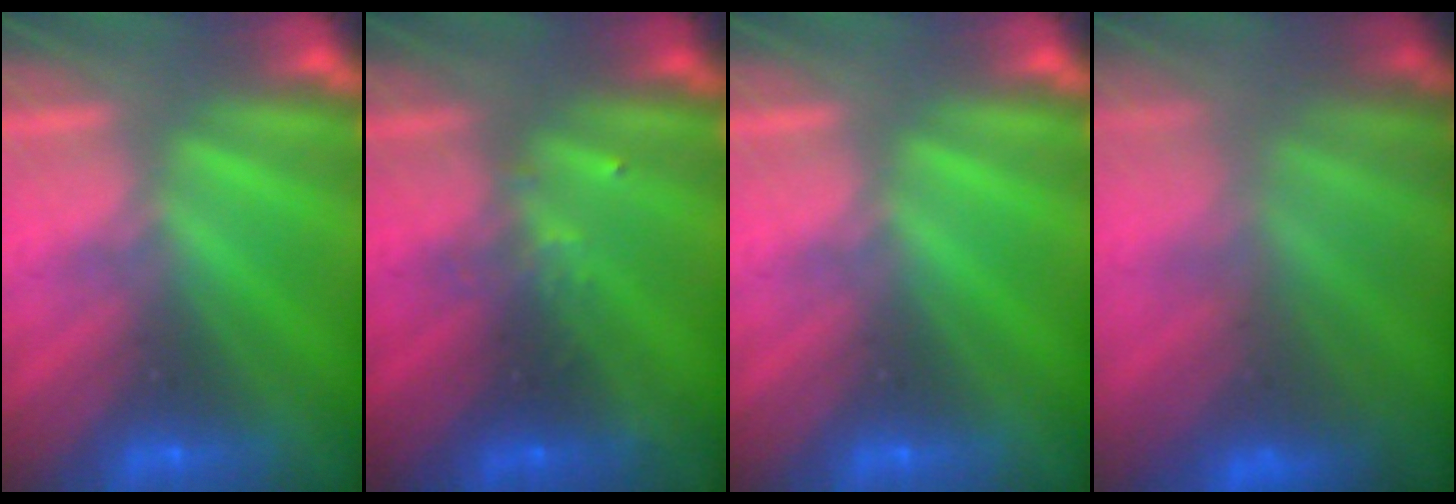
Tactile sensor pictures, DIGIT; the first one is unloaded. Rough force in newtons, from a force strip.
{"total": 2.4}
{"total": 0.0}
{"total": 4.3}